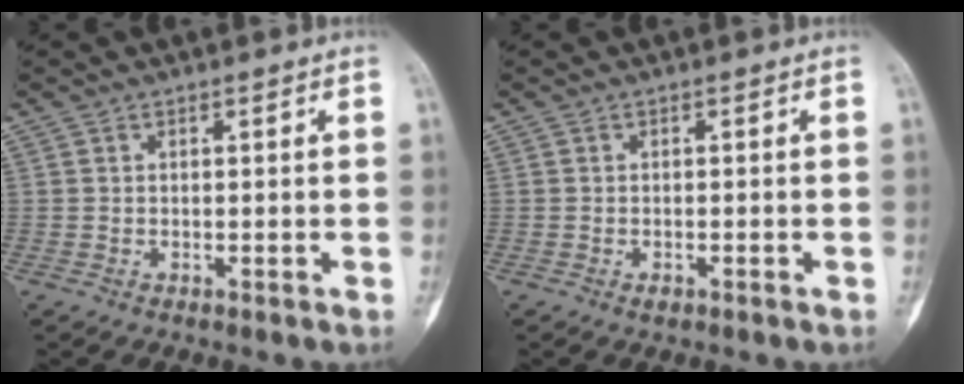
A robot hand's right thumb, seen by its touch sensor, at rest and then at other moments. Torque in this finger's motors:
{"motor_torque": [0.31, 0.13, 0.04, -0.14, -0.02]}